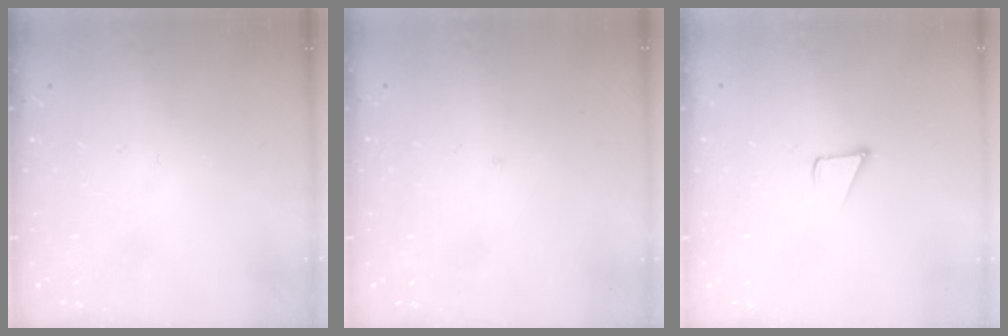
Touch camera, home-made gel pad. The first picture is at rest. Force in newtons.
{"total": 2.0, "press": 2.0, "slide": 0.2}
{"total": 2.8, "press": 2.8, "slide": 0.2}